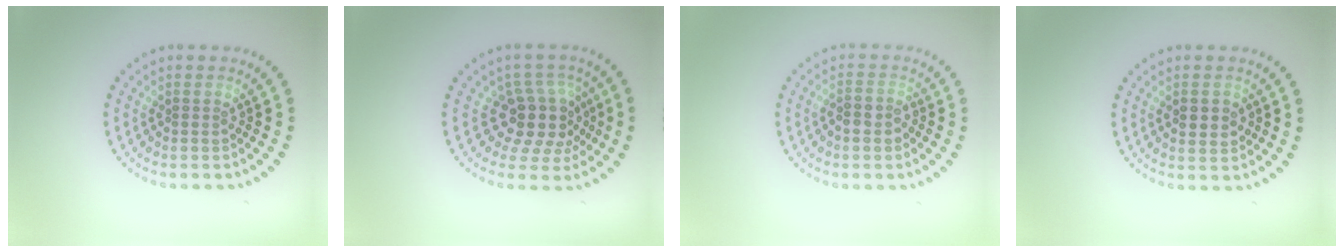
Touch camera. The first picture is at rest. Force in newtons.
{"total": 4.3, "press": 3.4, "slide": 2.6}
{"total": 1.6, "press": 1.4, "slide": 0.8}
{"total": 1.7, "press": 1.7, "slide": 0.1}